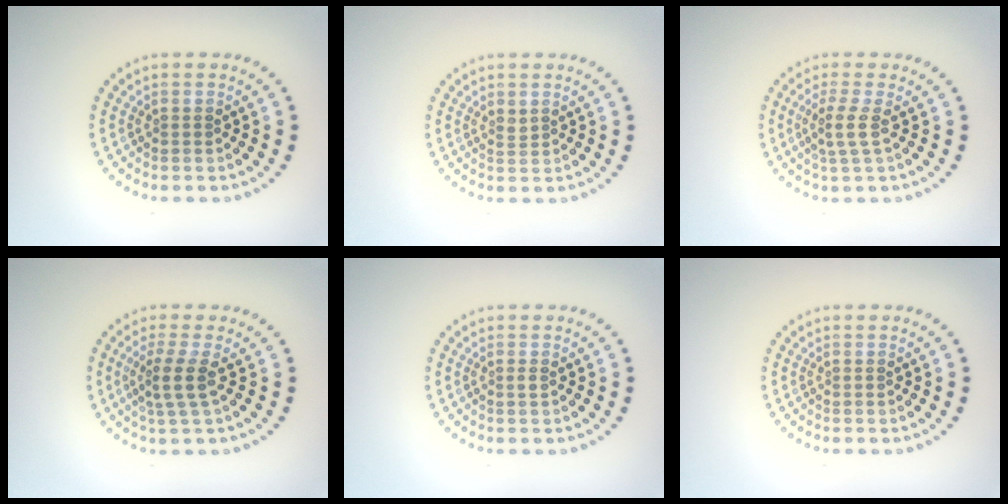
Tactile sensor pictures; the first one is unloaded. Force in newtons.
{"total": 0.7, "press": 0.6, "slide": 0.4}
{"total": 2.0, "press": 1.6, "slide": 1.2}
{"total": 2.5, "press": 1.9, "slide": 1.6}
{"total": 0.5, "press": 0.3, "slide": 0.4}
{"total": 0.0}